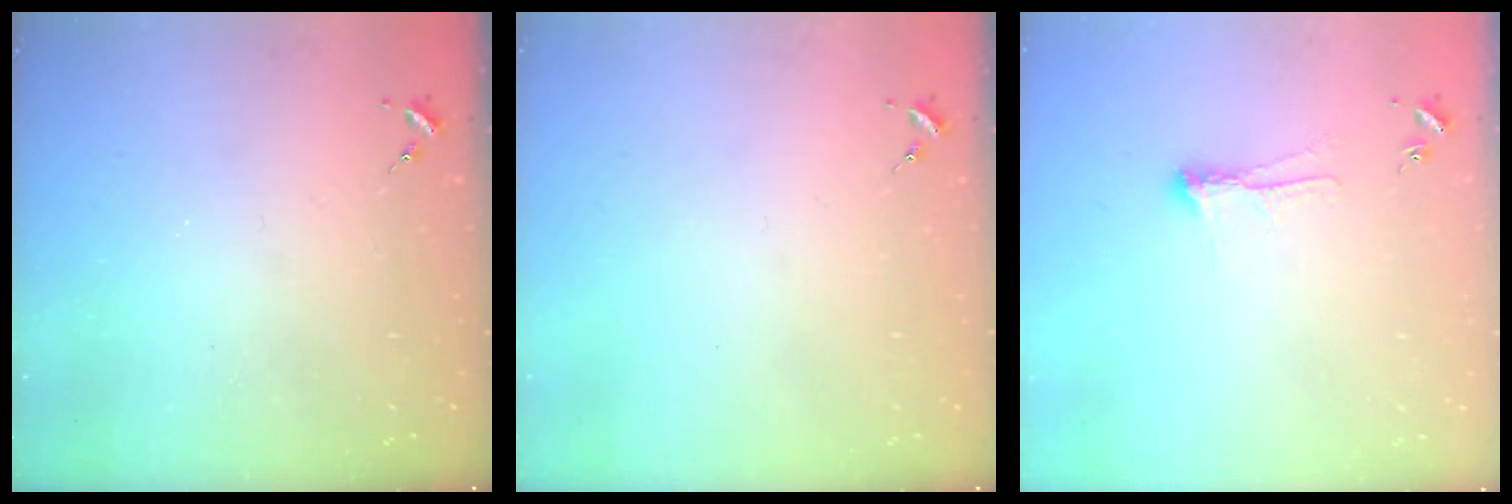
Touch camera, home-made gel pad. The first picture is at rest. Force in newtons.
{"total": 0.0}
{"total": 6.9, "press": 6.9, "slide": 0.9}